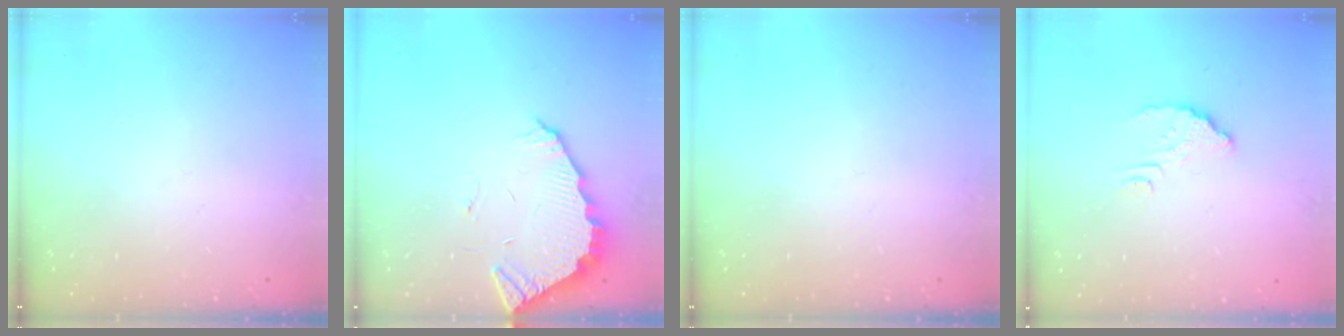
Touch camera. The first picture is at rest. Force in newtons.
{"total": 3.9, "press": 3.9, "slide": 0.2}
{"total": 0.0}
{"total": 3.9, "press": 3.9, "slide": 0.3}